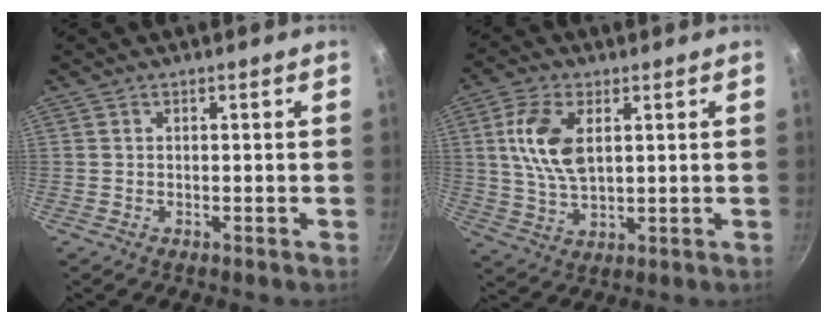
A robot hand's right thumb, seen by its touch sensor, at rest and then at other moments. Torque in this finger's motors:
{"motor_torque": [-0.77, 1.04, 0.97, 0.53, 0.17]}